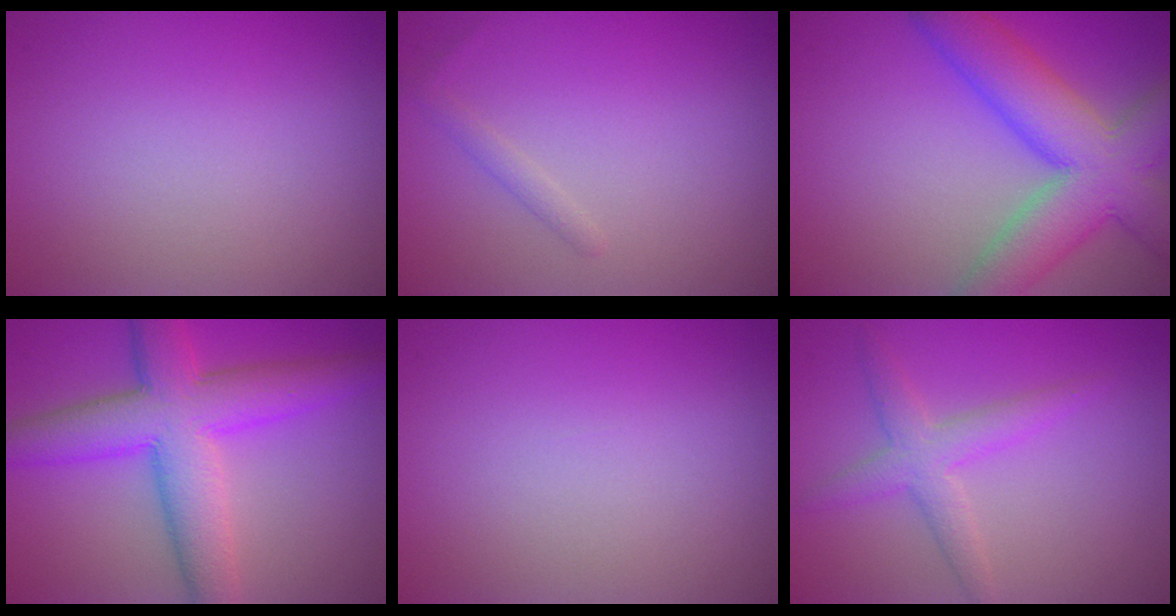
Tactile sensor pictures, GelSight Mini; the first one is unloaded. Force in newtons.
{"total": 0.9, "press": 0.9, "slide": 0.1}
{"total": 9.2, "press": 9.2, "slide": 0.5}
{"total": 8.3, "press": 8.3, "slide": 0.1}
{"total": 0.0}
{"total": 2.9, "press": 2.9, "slide": 0.3}